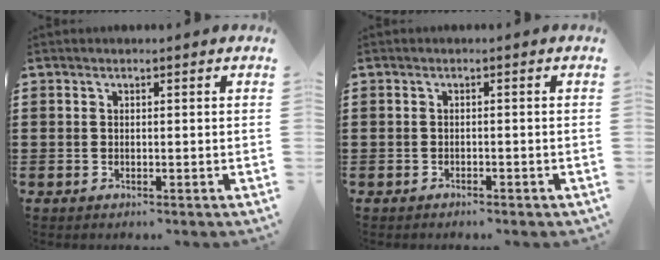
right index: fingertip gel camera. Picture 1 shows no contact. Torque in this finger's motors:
{"motor_torque": [1.09, 1.04, 0.00, -0.01]}